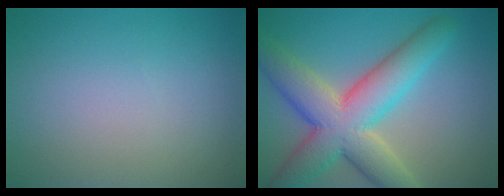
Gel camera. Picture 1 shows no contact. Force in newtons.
{"total": 9.9, "press": 9.8, "slide": 0.6}